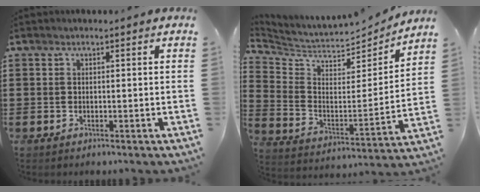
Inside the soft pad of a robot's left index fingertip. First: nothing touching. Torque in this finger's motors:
{"motor_torque": [1.00, 0.30, -0.01, 0.02]}